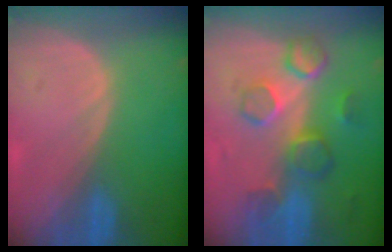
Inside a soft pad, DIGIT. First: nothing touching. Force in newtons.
{"total": 8.5, "press": 7.8, "slide": 3.4}